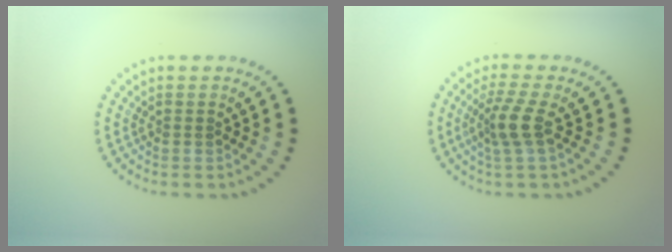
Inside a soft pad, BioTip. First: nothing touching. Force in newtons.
{"total": 2.8, "press": 2.2, "slide": 1.8}